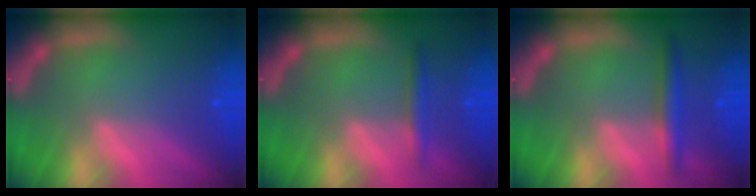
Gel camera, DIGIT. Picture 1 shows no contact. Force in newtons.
{"total": 1.9}
{"total": 3.0}